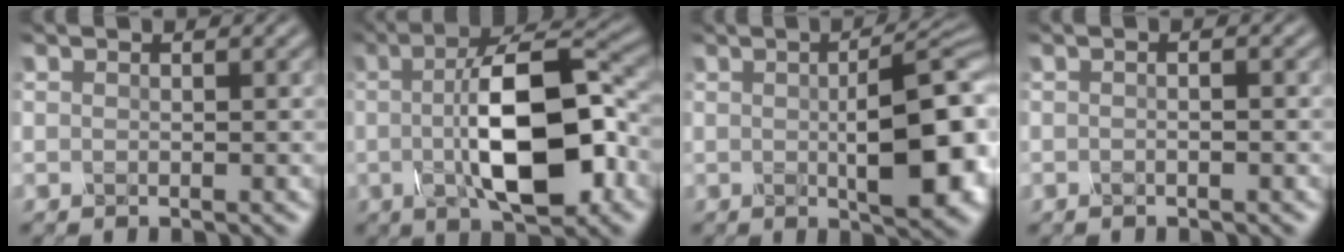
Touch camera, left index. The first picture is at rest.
{"total": 11.0, "force": [-0.8, 3.8, 10.2], "torque": [-0.161, 0.006, -0.014]}
{"total": 10.0, "force": [-0.2, 3.2, 9.4], "torque": [-0.127, -0.001, 0.002]}
{"total": 1.2, "force": [0.0, 0.3, 1.2], "torque": [-0.010, -0.004, -0.011]}